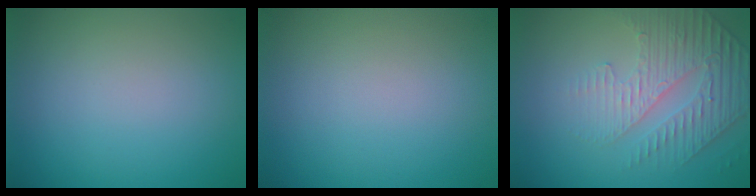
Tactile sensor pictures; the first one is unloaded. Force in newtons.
{"total": 0.0}
{"total": 4.6, "press": 3.3, "slide": 3.2}